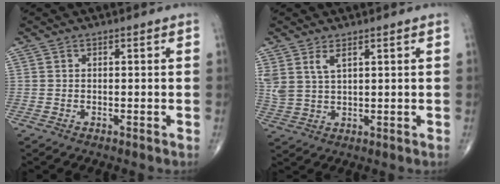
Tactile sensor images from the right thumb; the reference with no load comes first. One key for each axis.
{"total": 4.4, "fx": 2.5, "fy": 1.7, "fz": 3.1, "tx": -0.068, "ty": -0.008, "tz": 0.060}